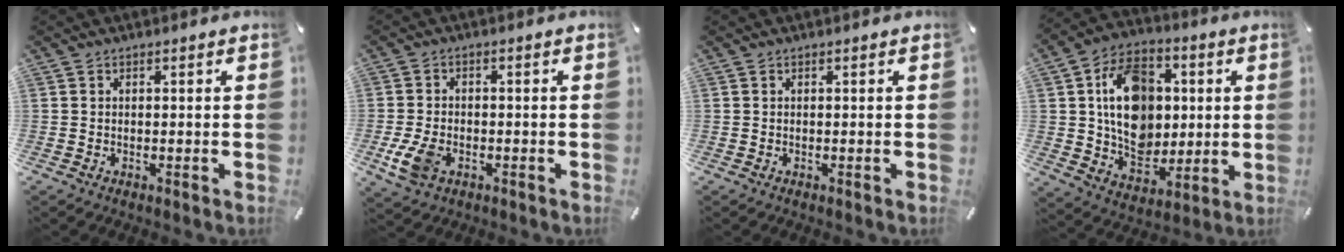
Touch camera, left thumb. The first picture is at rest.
{"total": 6.9, "force": [-2.4, 4.8, 4.4], "torque": [-0.108, 0.004, -0.045]}
{"total": 0.0}
{"total": 16.5, "force": [1.8, 13.5, 9.4], "torque": [-0.145, 0.010, 0.040]}